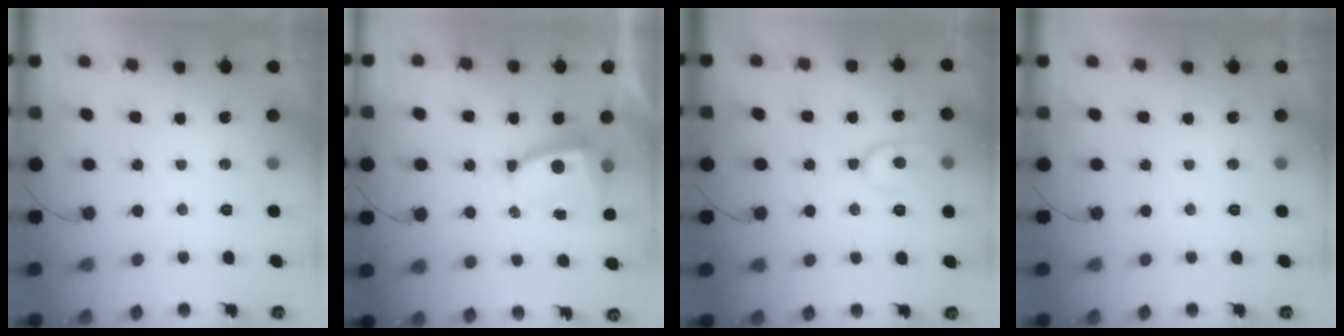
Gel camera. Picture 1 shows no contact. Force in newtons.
{"total": 7.5, "press": 7.4, "slide": 1.1}
{"total": 11.5, "press": 11.4, "slide": 1.0}
{"total": 0.0}